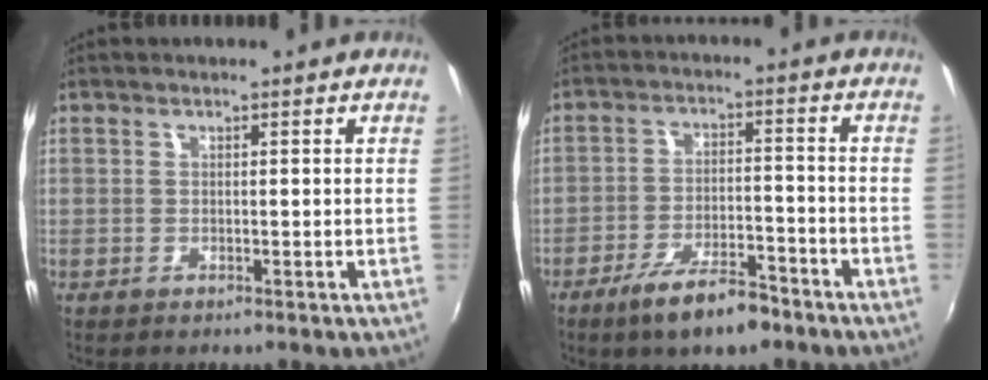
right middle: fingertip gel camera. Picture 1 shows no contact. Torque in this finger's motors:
{"motor_torque": [1.11, -1.03, 0.45, 0.10]}